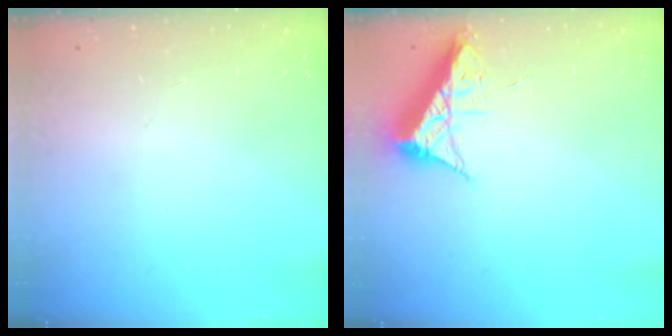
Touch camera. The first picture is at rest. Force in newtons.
{"total": 8.2, "press": 8.2, "slide": 0.3}